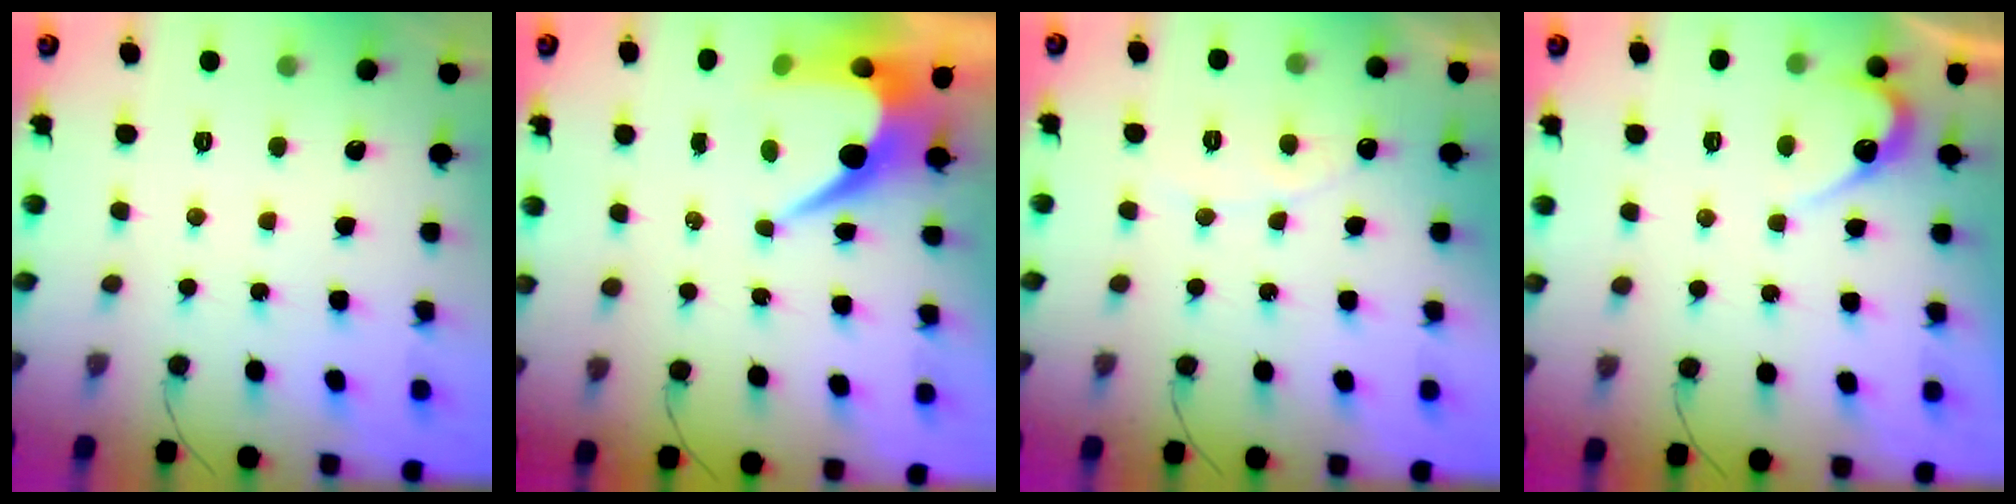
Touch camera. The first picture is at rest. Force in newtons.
{"total": 8.5, "press": 8.4, "slide": 0.9}
{"total": 4.9, "press": 4.8, "slide": 0.3}
{"total": 5.4, "press": 5.4, "slide": 0.3}